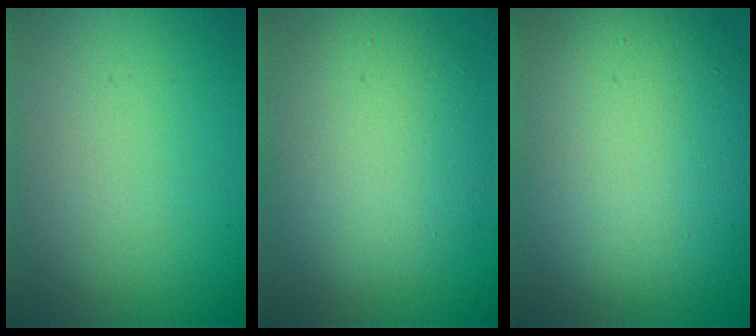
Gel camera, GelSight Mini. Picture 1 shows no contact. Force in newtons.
{"total": 7.1, "press": 7.0, "slide": 0.6}
{"total": 12.9, "press": 12.9, "slide": 0.9}